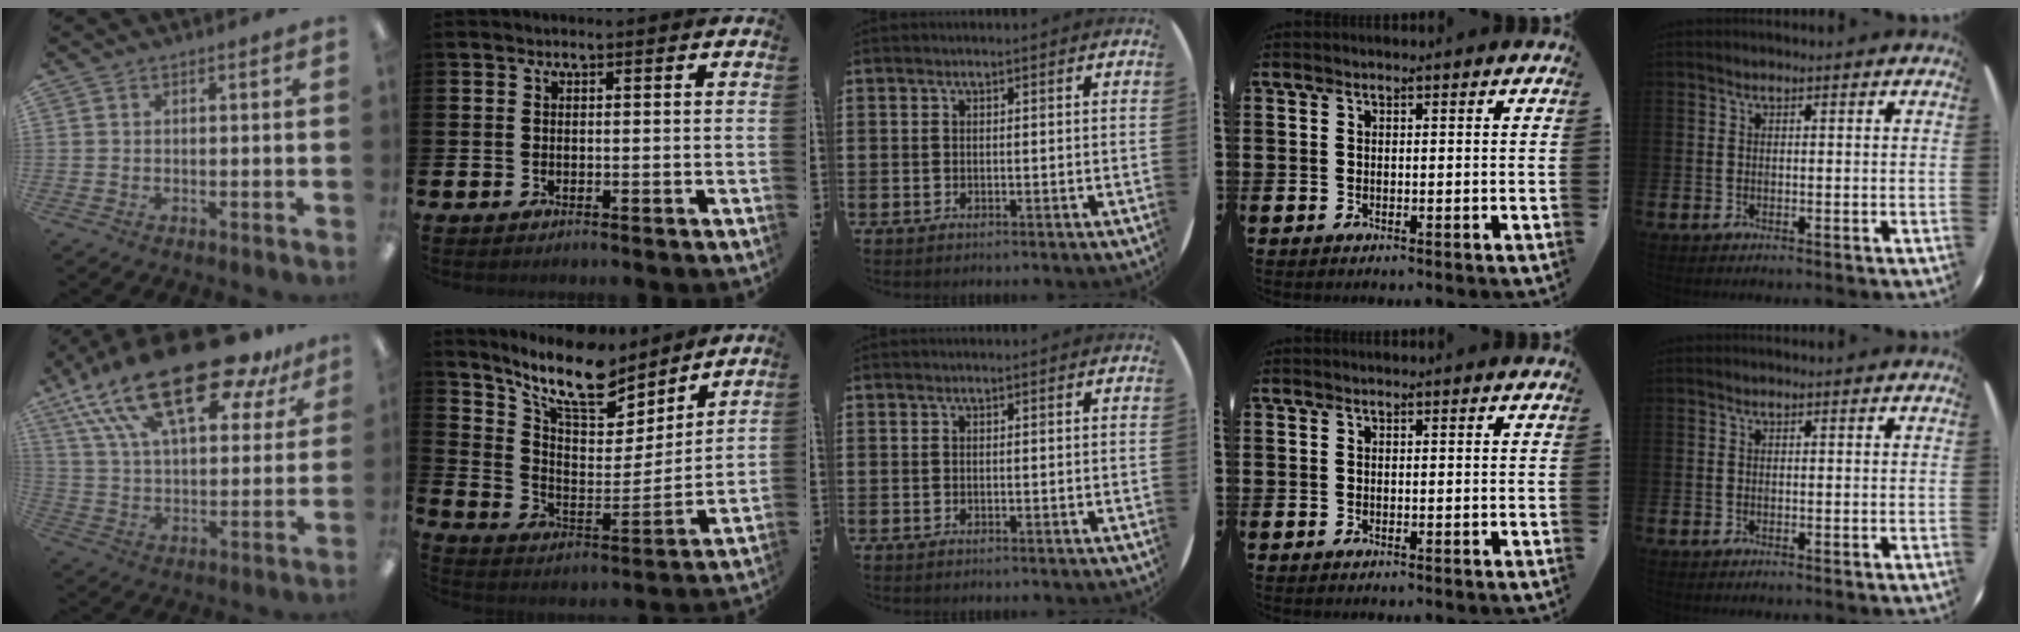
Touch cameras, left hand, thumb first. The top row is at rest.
{"thumb": {"total": 28.1, "force": [18.3, 10.6, 18.5], "torque": [-0.323, -0.103, 0.308]}, "index": {"total": 12.4, "force": [10.7, 3.6, 5.1], "torque": [-0.122, -0.070, 0.184]}}